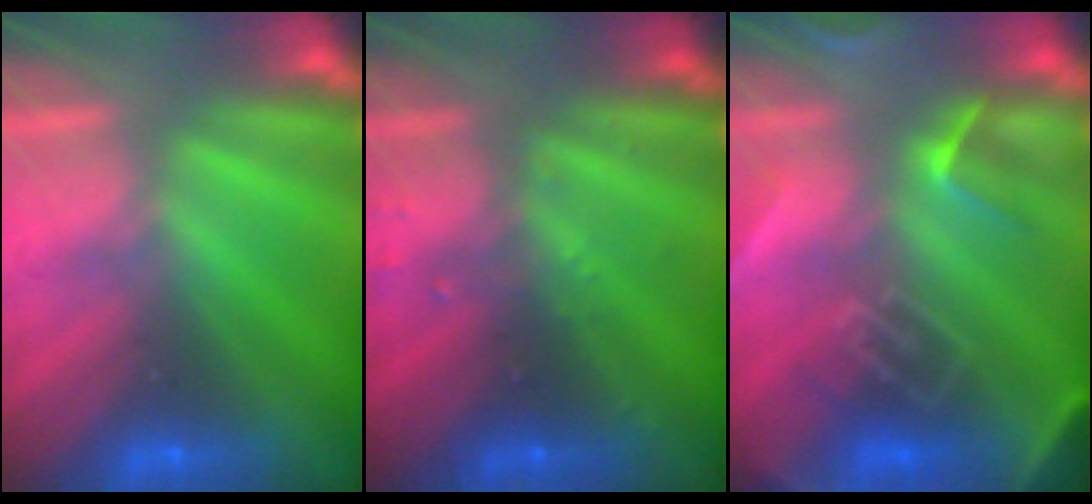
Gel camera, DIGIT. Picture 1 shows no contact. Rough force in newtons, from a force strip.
{"total": 2.9}
{"total": 8.3}